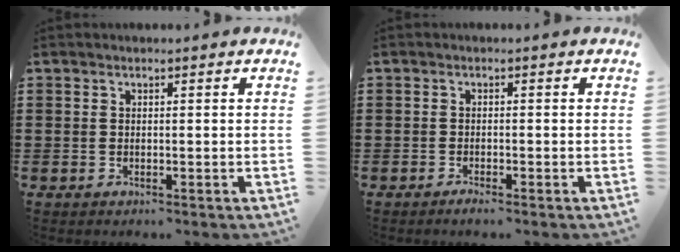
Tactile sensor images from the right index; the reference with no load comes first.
{"total": 0.9, "force": [-0.9, 0.1, 0.3], "torque": [-0.009, -0.002, -0.016]}